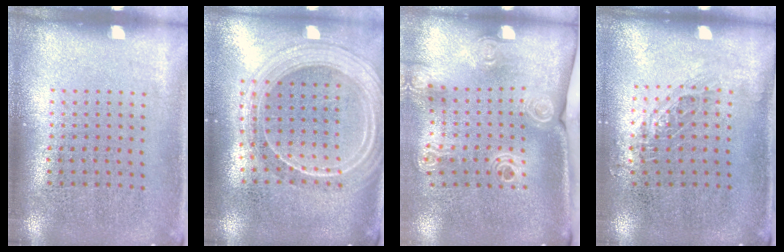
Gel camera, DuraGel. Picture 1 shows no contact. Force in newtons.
{"total": 2.2, "press": 2.0, "slide": 1.1}
{"total": 2.0, "press": 1.5, "slide": 1.4}
{"total": 0.8, "press": 0.8, "slide": 0.1}